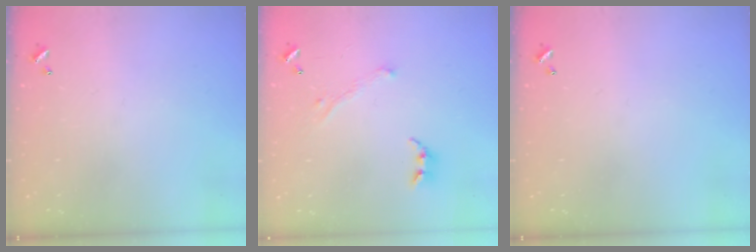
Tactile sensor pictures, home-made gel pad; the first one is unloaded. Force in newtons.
{"total": 2.3, "press": 2.2, "slide": 0.6}
{"total": 0.0}